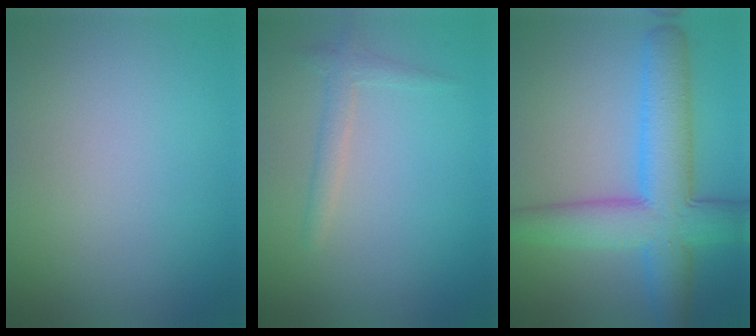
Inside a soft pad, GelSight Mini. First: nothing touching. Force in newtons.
{"total": 1.6, "press": 1.6, "slide": 0.1}
{"total": 8.5, "press": 8.5, "slide": 0.3}